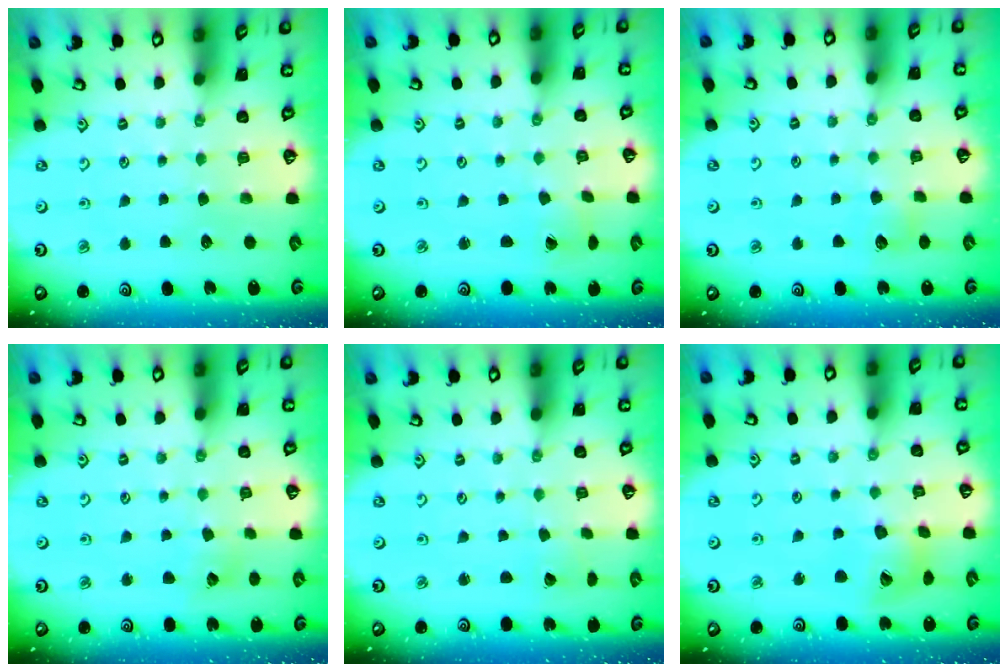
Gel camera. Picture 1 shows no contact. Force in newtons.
{"total": 1.6, "press": 1.5, "slide": 0.1}
{"total": 5.4, "press": 5.4, "slide": 0.6}
{"total": 4.5, "press": 4.4, "slide": 0.7}
{"total": 1.0, "press": 1.0, "slide": 0.1}
{"total": 11.9, "press": 11.8, "slide": 1.5}